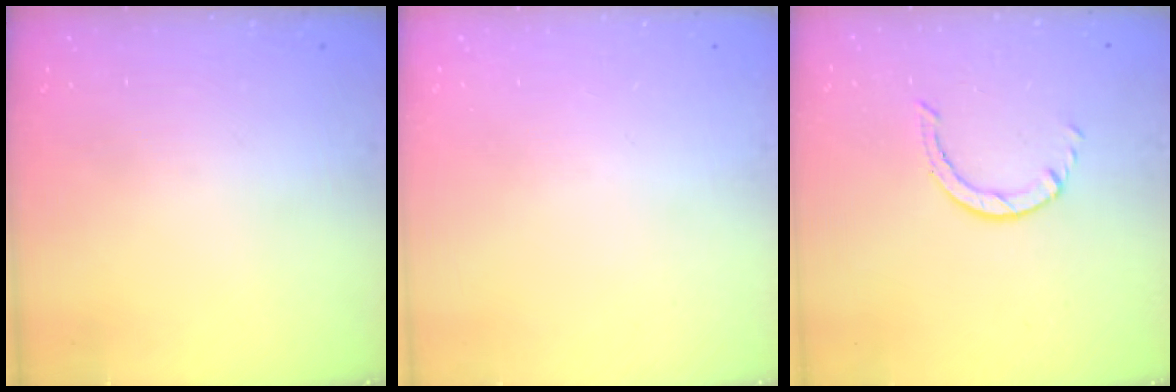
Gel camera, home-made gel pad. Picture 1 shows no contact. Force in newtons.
{"total": 0.0}
{"total": 0.6, "press": 0.6, "slide": 0.1}